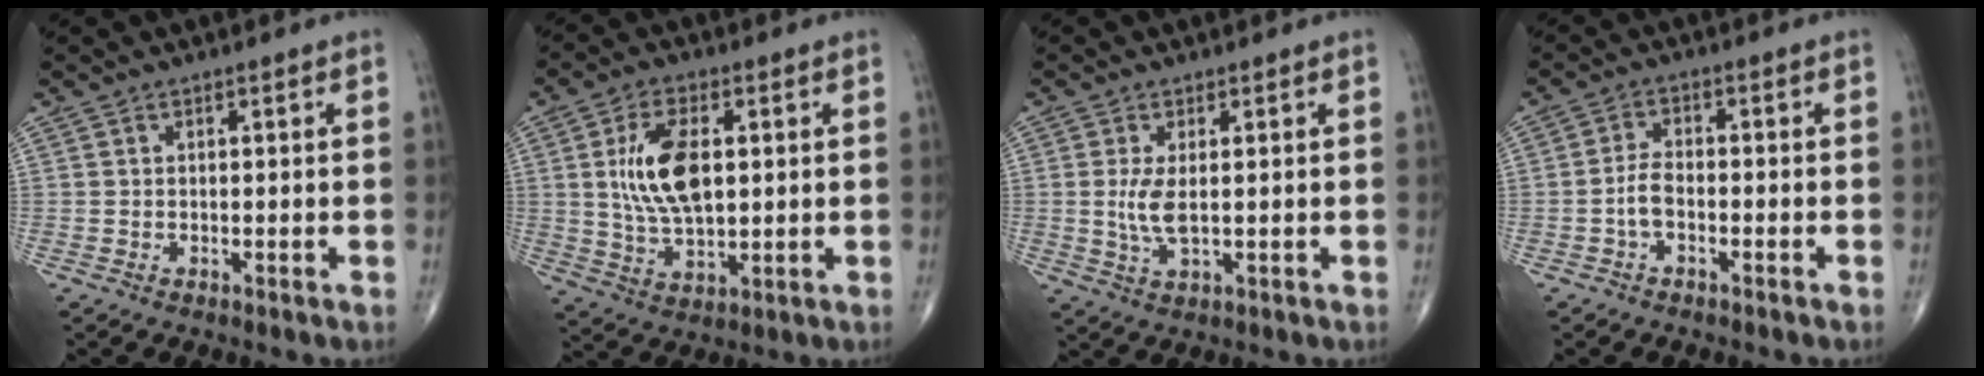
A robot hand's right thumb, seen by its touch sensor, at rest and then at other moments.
{"total": 12.1, "force": [2.0, 6.1, 10.2], "torque": [-0.188, -0.006, 0.041]}
{"total": 4.4, "force": [0.3, 1.6, 4.1], "torque": [-0.096, -0.012, 0.010]}
{"total": 3.4, "force": [-1.4, 1.6, 2.7], "torque": [-0.056, 0.017, -0.031]}